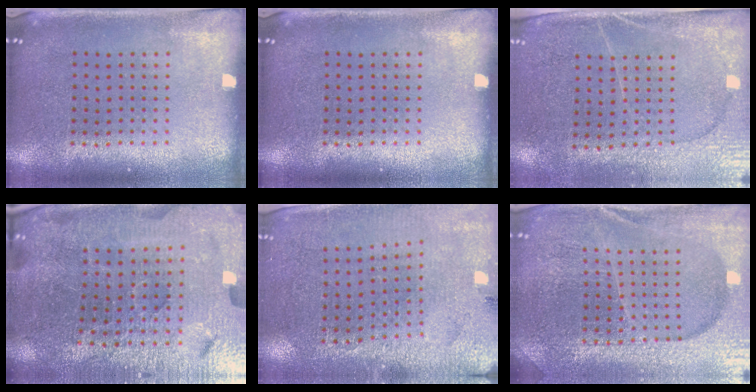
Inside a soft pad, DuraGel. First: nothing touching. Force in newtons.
{"total": 0.0}
{"total": 3.1, "press": 2.7, "slide": 1.5}
{"total": 5.0, "press": 4.8, "slide": 1.5}
{"total": 2.9, "press": 2.8, "slide": 0.4}
{"total": 5.2, "press": 4.7, "slide": 2.1}